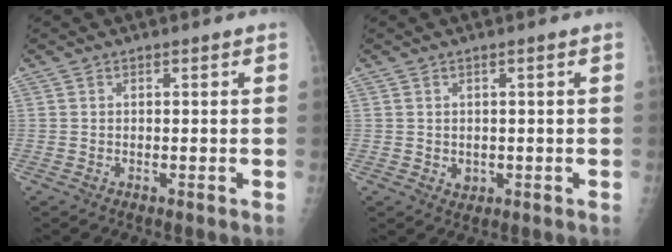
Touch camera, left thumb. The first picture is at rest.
{"total": 1.6, "force": [-0.1, 1.2, 1.0], "torque": [-0.008, 0.001, 0.004]}